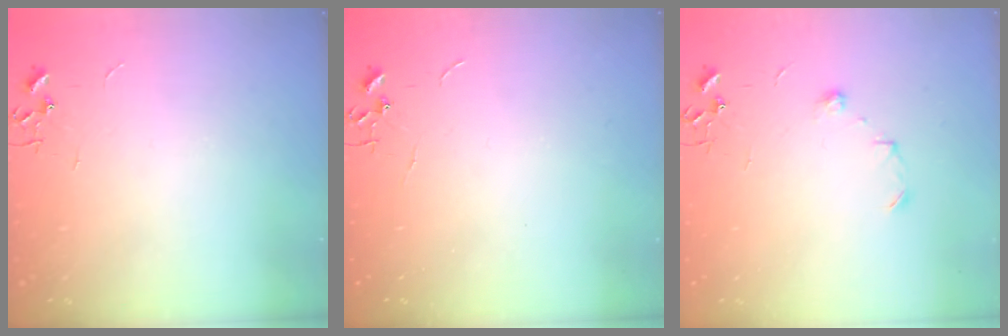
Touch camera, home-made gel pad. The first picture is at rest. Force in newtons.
{"total": 0.0}
{"total": 8.0, "press": 7.9, "slide": 0.7}